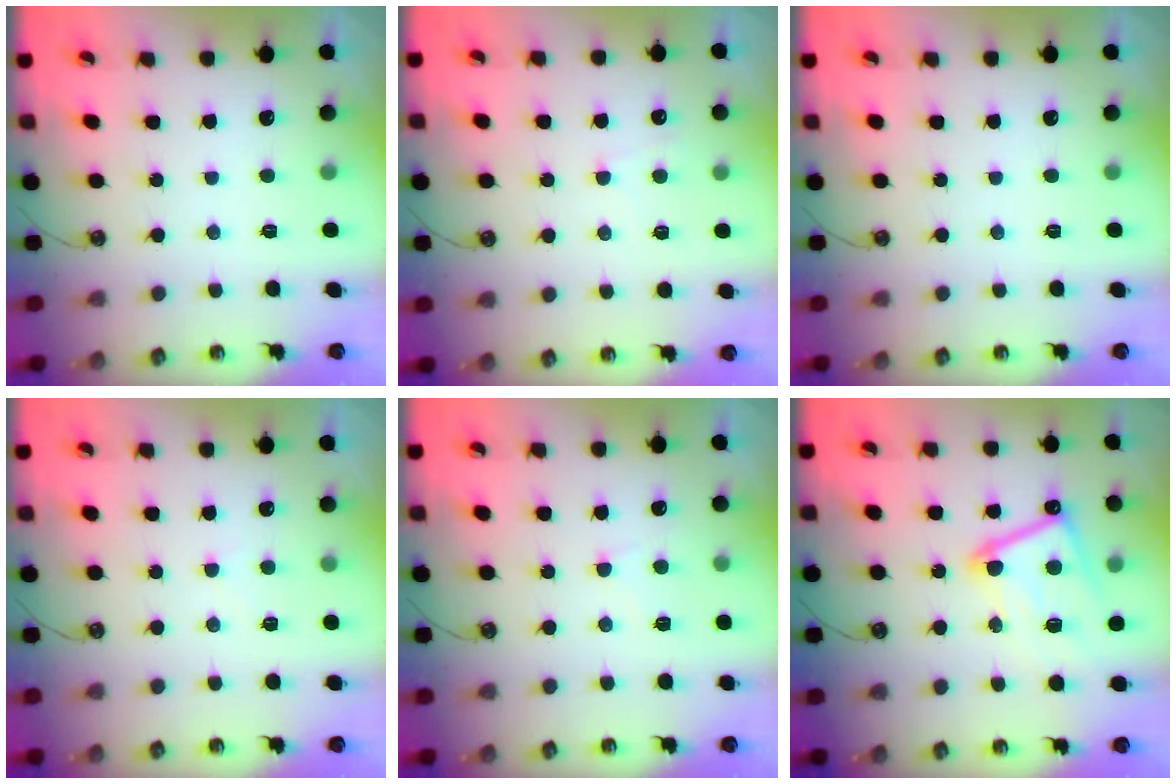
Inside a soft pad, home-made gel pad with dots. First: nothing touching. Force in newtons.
{"total": 4.0, "press": 4.0, "slide": 0.4}
{"total": 0.0}
{"total": 3.0, "press": 3.0, "slide": 0.4}
{"total": 4.2, "press": 4.2, "slide": 0.4}
{"total": 11.5, "press": 11.5, "slide": 0.7}